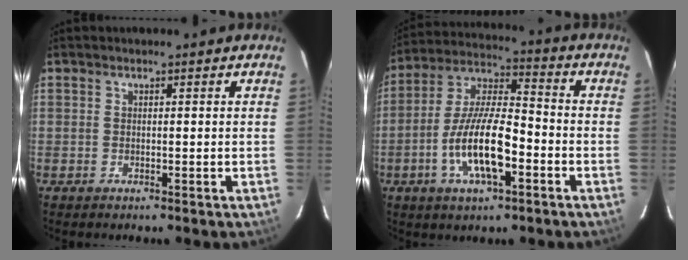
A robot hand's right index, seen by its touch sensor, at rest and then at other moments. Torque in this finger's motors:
{"motor_torque": [1.41, -0.73, 1.05, 0.21]}